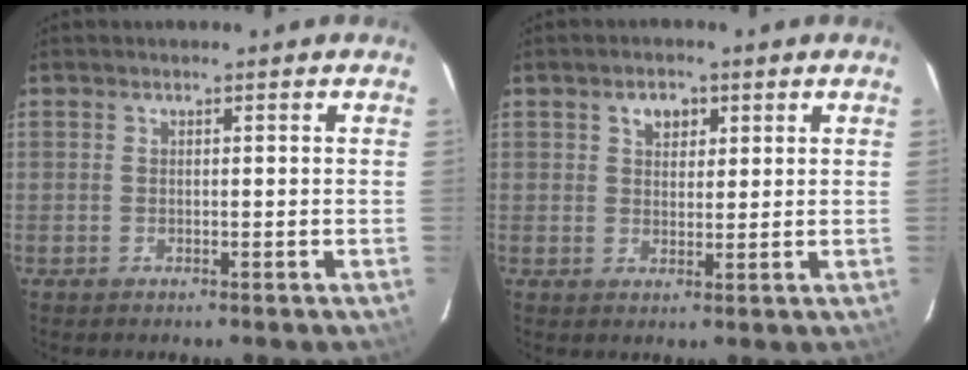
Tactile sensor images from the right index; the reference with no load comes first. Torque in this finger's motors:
{"motor_torque": [0.08, -0.01, 0.23, 0.03]}